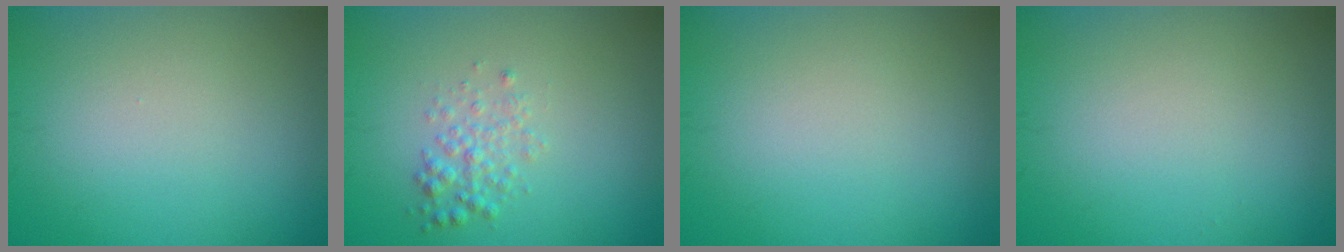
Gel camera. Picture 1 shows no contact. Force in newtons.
{"total": 1.9, "press": 1.9, "slide": 0.0}
{"total": 0.0}
{"total": 0.0}